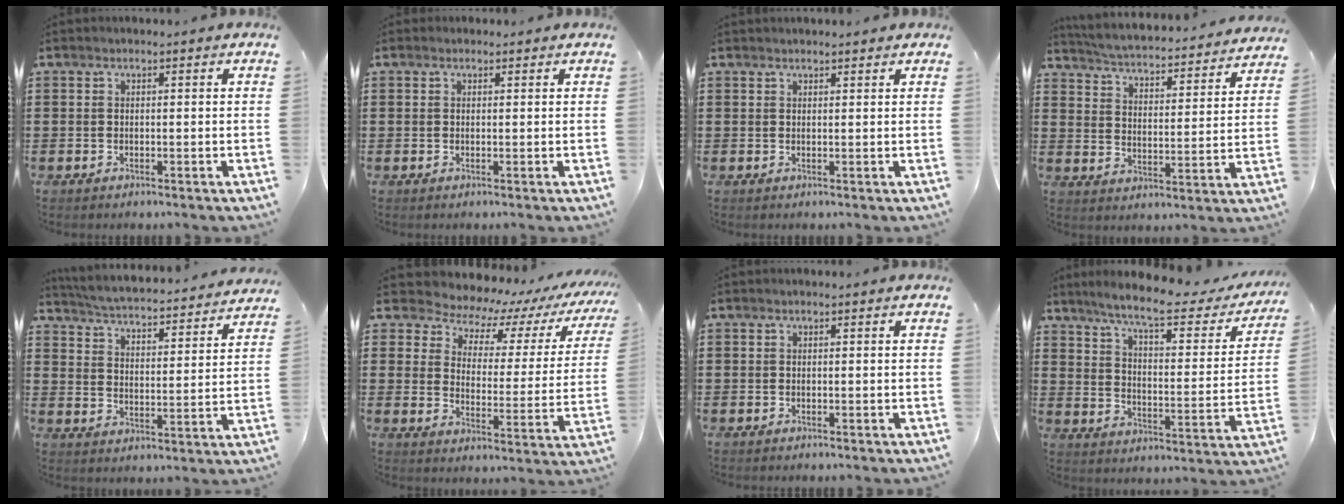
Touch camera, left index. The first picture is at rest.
{"total": 0.5, "force": [0.3, 0.4, 0.1], "torque": [-0.003, 0.004, 0.006]}
{"total": 1.1, "force": [1.1, 0.1, 0.2], "torque": [-0.007, 0.000, 0.020]}
{"total": 3.4, "force": [3.4, -0.4, 0.4], "torque": [-0.031, -0.035, 0.048]}
{"total": 3.6, "force": [3.6, -0.5, 0.3], "torque": [-0.030, -0.037, 0.053]}
{"total": 5.0, "force": [4.5, 2.2, 0.7], "torque": [-0.040, -0.039, 0.070]}
{"total": 0.0}
{"total": 8.2, "force": [6.7, 0.4, 4.7], "torque": [-0.110, -0.037, 0.108]}